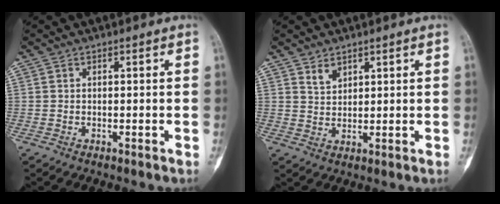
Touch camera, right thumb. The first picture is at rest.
{"total": 2.8, "force": [2.0, 1.7, 1.1], "torque": [-0.010, -0.018, 0.043]}